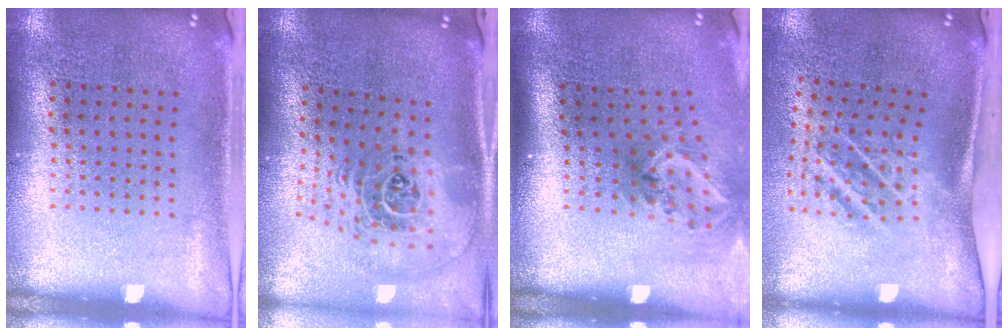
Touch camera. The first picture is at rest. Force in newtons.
{"total": 2.5, "press": 1.8, "slide": 1.8}
{"total": 2.1, "press": 1.4, "slide": 1.5}
{"total": 2.0, "press": 1.2, "slide": 1.6}